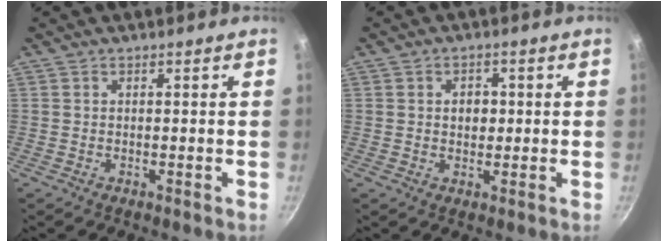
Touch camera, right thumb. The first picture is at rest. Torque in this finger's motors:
{"motor_torque": [0.38, 0.27, 0.59, -0.30, 0.05]}